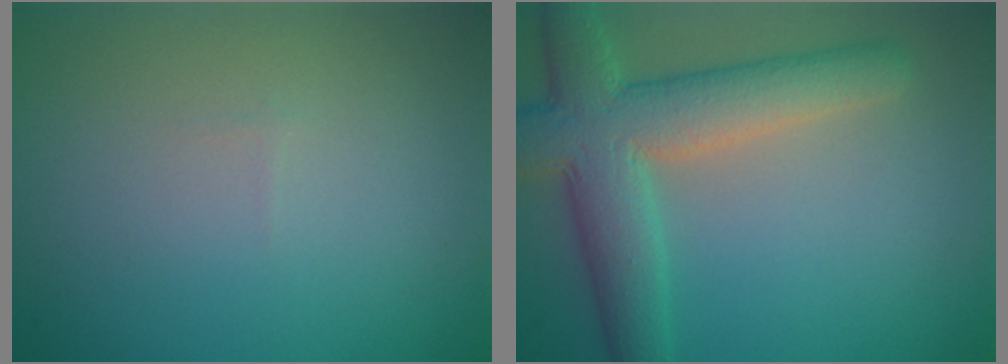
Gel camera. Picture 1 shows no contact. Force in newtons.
{"total": 7.3, "press": 7.3, "slide": 0.4}